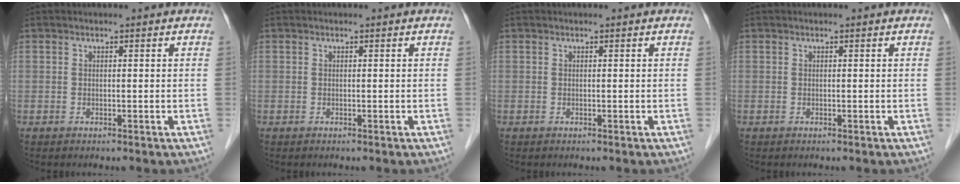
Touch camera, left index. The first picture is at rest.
{"total": 0.0}
{"total": 0.0}
{"total": 0.0}